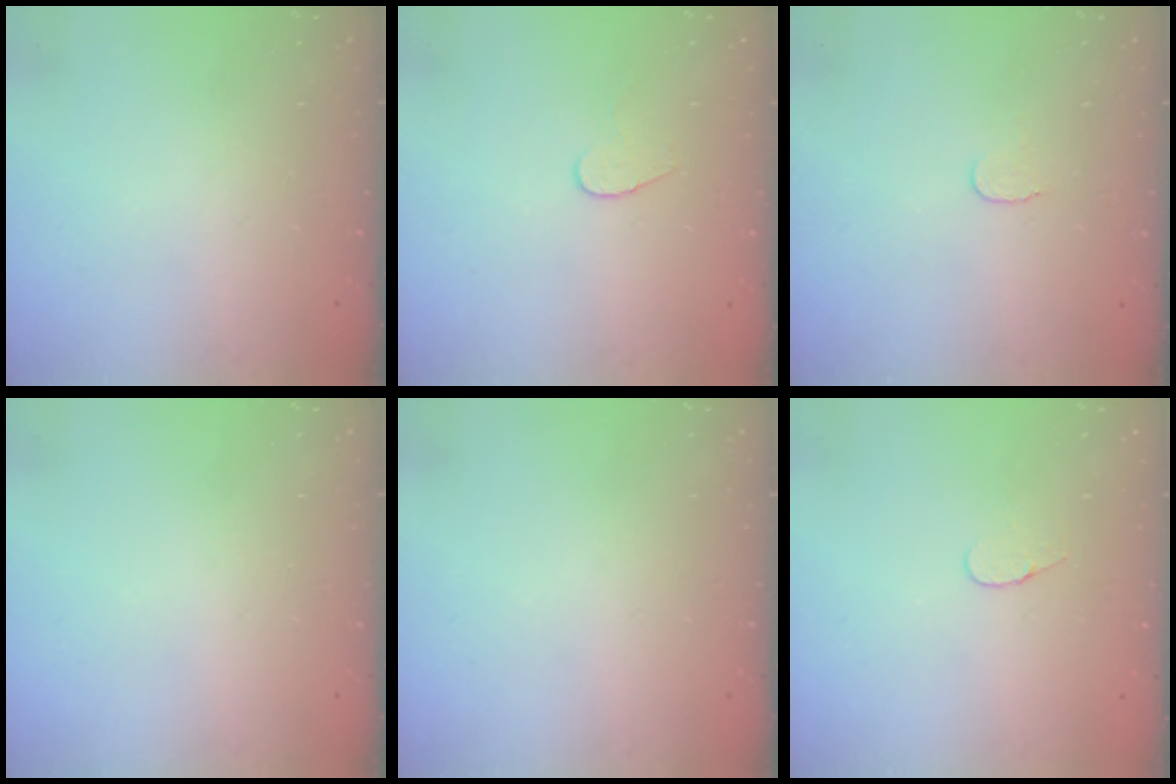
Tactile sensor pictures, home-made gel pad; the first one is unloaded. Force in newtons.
{"total": 4.7, "press": 4.6, "slide": 0.4}
{"total": 3.6, "press": 3.6, "slide": 0.4}
{"total": 0.0}
{"total": 0.0}
{"total": 4.0, "press": 4.0, "slide": 0.4}